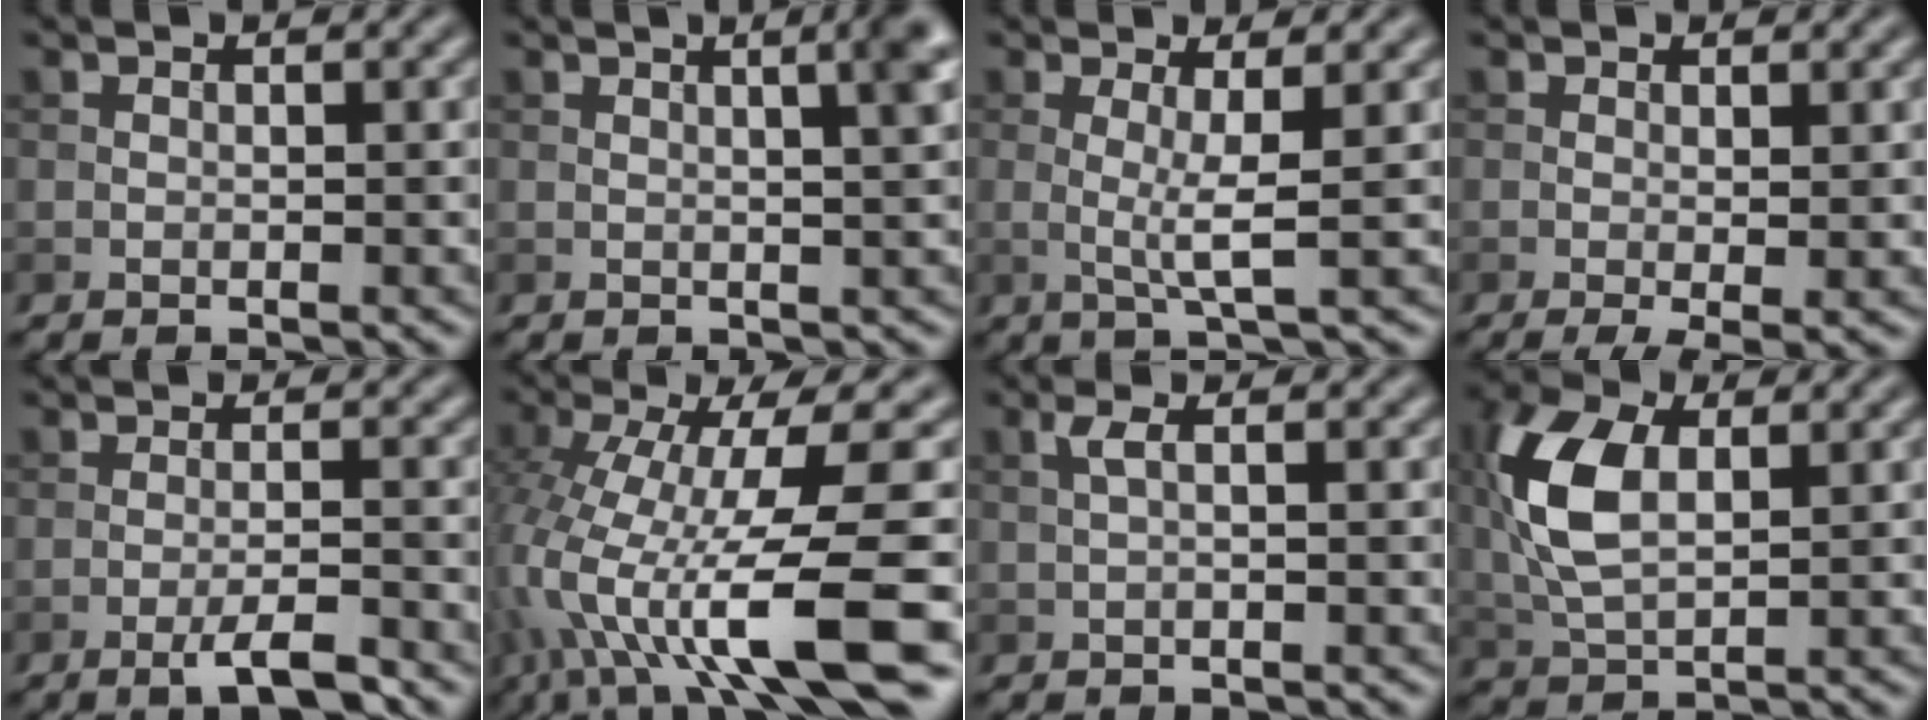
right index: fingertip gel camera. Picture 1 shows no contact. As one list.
[{"total": 5.4, "force": [1.9, 2.1, 4.6], "torque": [-0.026, 0.030, -0.002]}, {"total": 2.8, "force": [0.3, 0.4, 2.7], "torque": [-0.052, -0.007, 0.003]}, {"total": 2.3, "force": [-0.5, 0.4, 2.2], "torque": [-0.038, -0.012, -0.007]}, {"total": 3.3, "force": [-2.0, 0.5, 2.6], "torque": [-0.043, 0.002, -0.041]}, {"total": 14.1, "force": [-4.5, 3.7, 12.8], "torque": [-0.253, -0.016, -0.063]}, {"total": 1.4, "force": [0.3, 0.2, 1.3], "torque": [-0.031, 0.005, 0.005]}, {"total": 7.3, "force": [1.3, 4.2, 5.9], "torque": [-0.145, 0.006, 0.024]}]